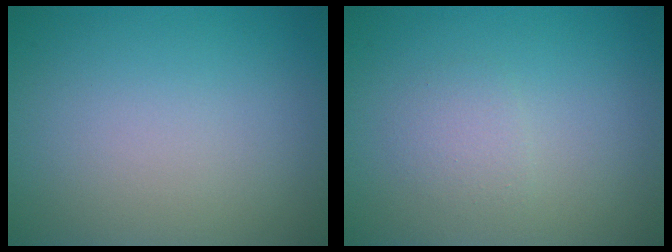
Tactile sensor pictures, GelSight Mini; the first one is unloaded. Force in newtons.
{"total": 1.4, "press": 1.4, "slide": 0.0}